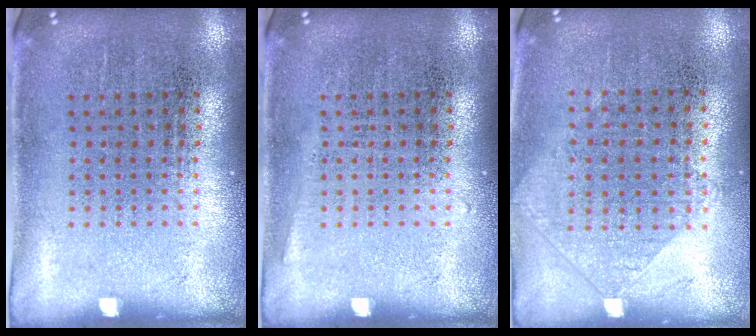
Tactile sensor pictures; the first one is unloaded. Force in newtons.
{"total": 0.5, "press": 0.5, "slide": 0.1}
{"total": 0.9, "press": 0.9, "slide": 0.3}